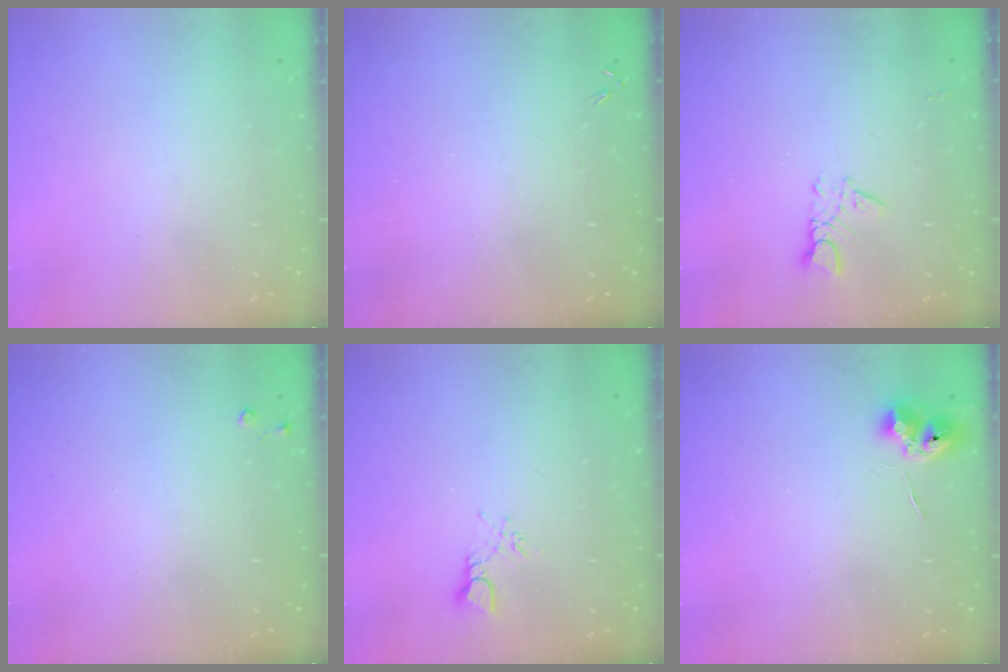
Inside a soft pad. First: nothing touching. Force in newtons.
{"total": 0.0}
{"total": 2.8, "press": 2.8, "slide": 0.3}
{"total": 2.7, "press": 2.7, "slide": 0.4}
{"total": 2.9, "press": 2.8, "slide": 0.5}
{"total": 7.4, "press": 7.4, "slide": 0.7}